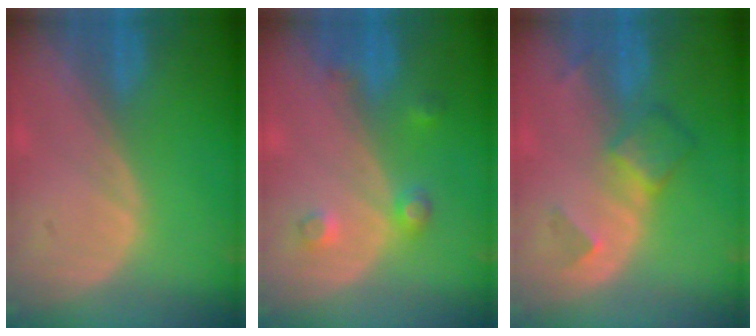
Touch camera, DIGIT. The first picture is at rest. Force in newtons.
{"total": 3.5, "press": 3.4, "slide": 1.0}
{"total": 4.9, "press": 4.3, "slide": 2.3}